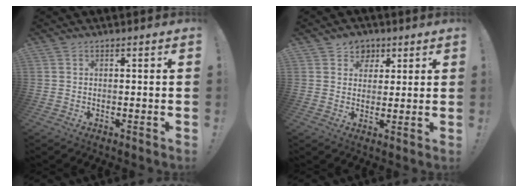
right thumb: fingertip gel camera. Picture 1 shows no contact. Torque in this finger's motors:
{"motor_torque": [-0.30, 0.16, -0.11, 0.10, 0.00]}